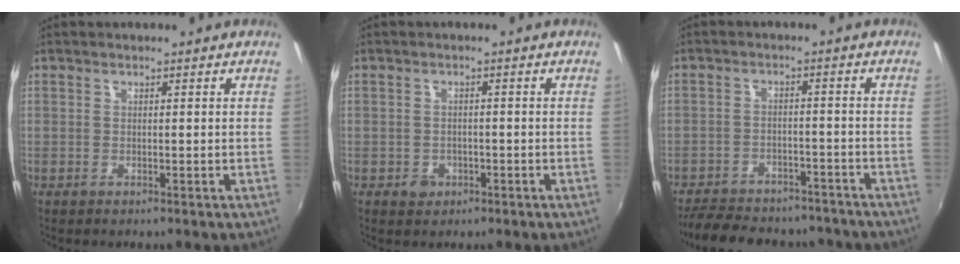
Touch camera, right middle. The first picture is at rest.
{"total": 2.5, "force": [-1.1, 2.1, 0.7], "torque": [-0.015, 0.000, -0.016]}
{"total": 18.3, "force": [-15.5, 6.9, 6.9], "torque": [-0.154, 0.004, -0.204]}